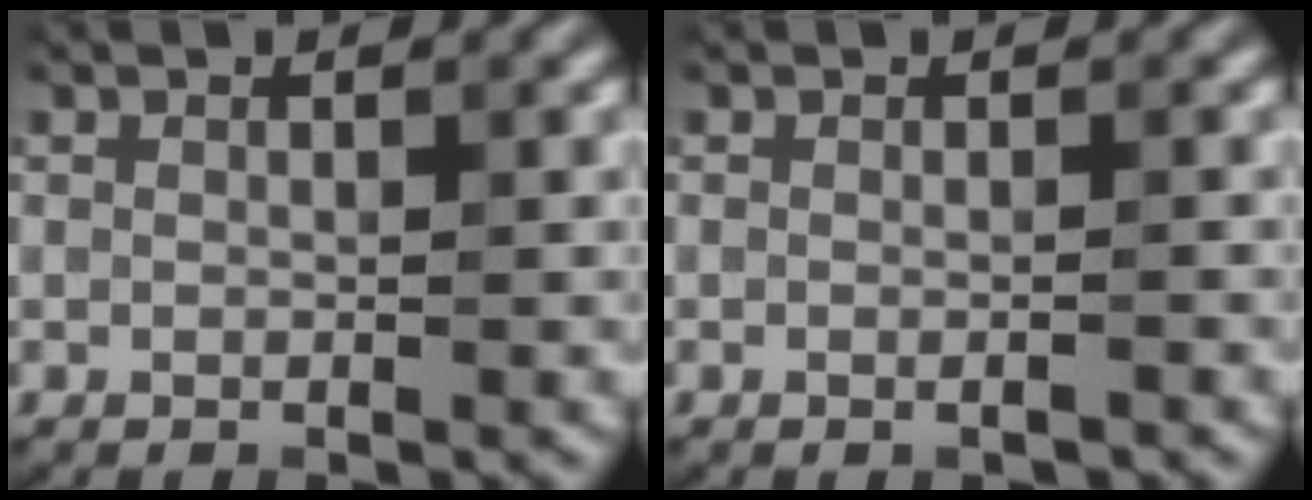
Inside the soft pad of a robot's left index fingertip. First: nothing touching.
{"total": 0.8, "force": [-0.4, 0.0, 0.7], "torque": [-0.013, -0.001, -0.006]}